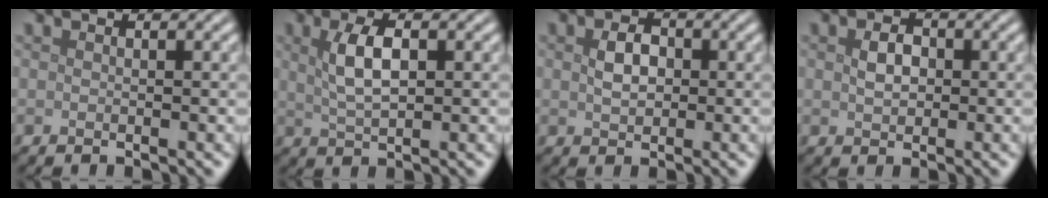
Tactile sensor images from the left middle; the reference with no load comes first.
{"total": 3.7, "force": [1.0, 1.4, 3.2], "torque": [-0.068, 0.004, 0.021]}
{"total": 2.4, "force": [0.3, 1.7, 1.7], "torque": [-0.035, 0.003, 0.004]}
{"total": 2.0, "force": [0.2, 1.4, 1.4], "torque": [-0.029, 0.003, 0.003]}